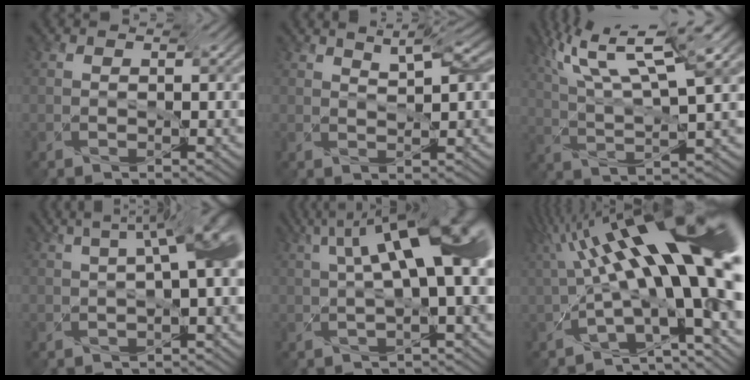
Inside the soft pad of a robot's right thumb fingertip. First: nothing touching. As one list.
[{"total": 4.9, "force": [3.6, 0.8, 3.3], "torque": [-0.051, 0.013, 0.053]}, {"total": 11.8, "force": [5.9, 3.5, 9.6], "torque": [-0.203, 0.011, 0.104]}, {"total": 13.5, "force": [3.0, 5.0, 12.1], "torque": [-0.121, 0.069, 0.032]}, {"total": 13.9, "force": [3.1, 5.0, 12.6], "torque": [-0.164, 0.057, 0.035]}, {"total": 15.7, "force": [2.3, 4.7, 14.9], "torque": [-0.235, 0.033, 0.042]}]